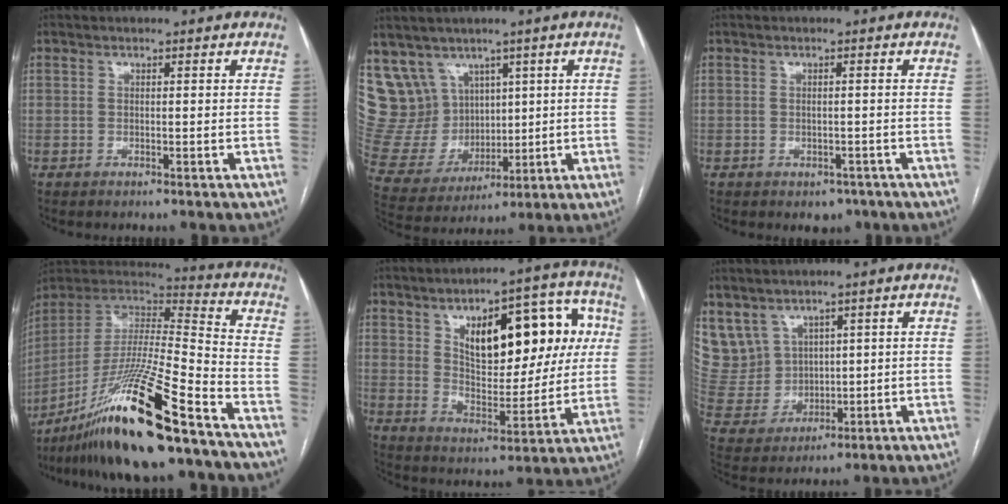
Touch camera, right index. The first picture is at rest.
{"total": 13.2, "force": [7.7, 10.4, 2.6], "torque": [-0.073, 0.058, 0.187]}
{"total": 2.6, "force": [-1.6, 1.7, 1.1], "torque": [-0.007, 0.004, -0.010]}
{"total": 21.7, "force": [-14.8, 0.2, 15.8], "torque": [-0.320, -0.026, -0.275]}
{"total": 18.0, "force": [5.3, 7.9, 15.2], "torque": [-0.200, 0.037, 0.086]}
{"total": 10.3, "force": [6.1, 8.1, 1.4], "torque": [-0.051, 0.047, 0.150]}